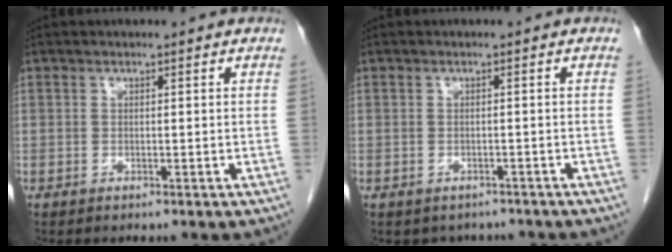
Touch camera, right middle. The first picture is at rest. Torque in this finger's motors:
{"motor_torque": [0.00, 0.00, 0.00, 0.00]}